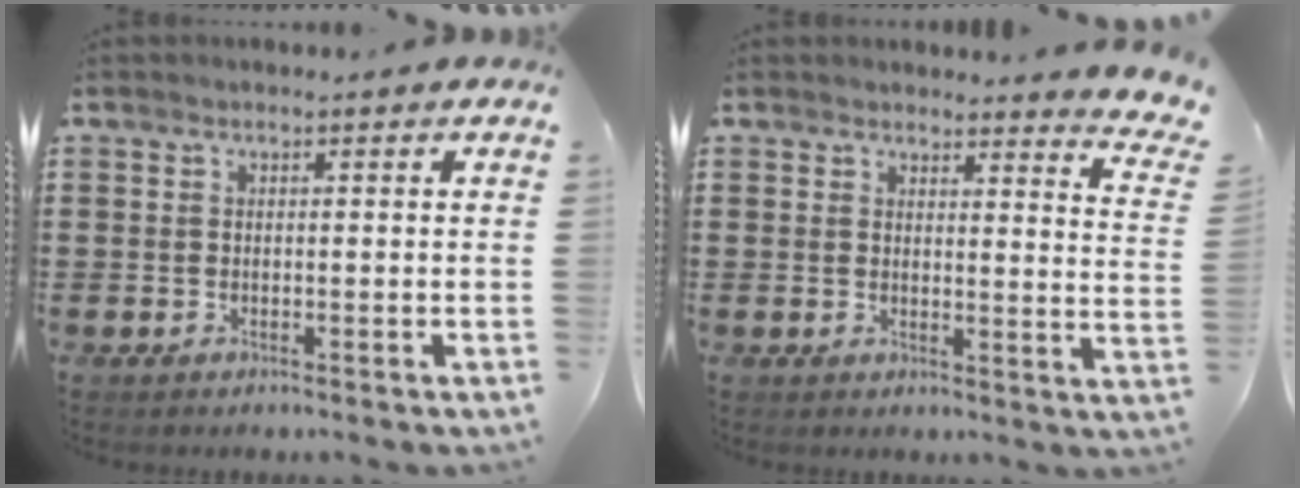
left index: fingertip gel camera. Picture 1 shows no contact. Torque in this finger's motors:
{"motor_torque": [0.65, -0.15, 0.01, -0.01]}